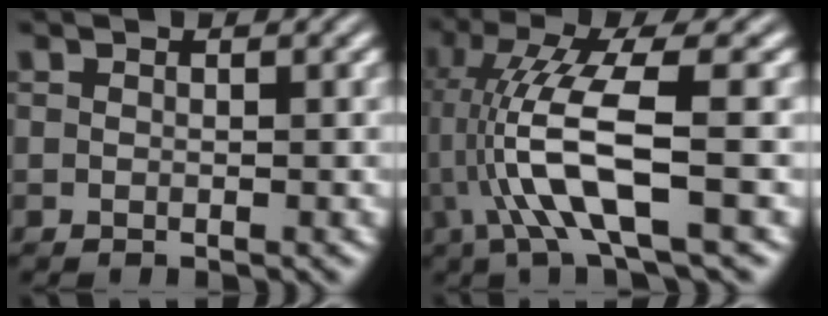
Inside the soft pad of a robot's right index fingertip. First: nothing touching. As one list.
[{"total": 7.4, "force": [0.0, 1.9, 7.1], "torque": [-0.147, -0.012, 0.008]}]